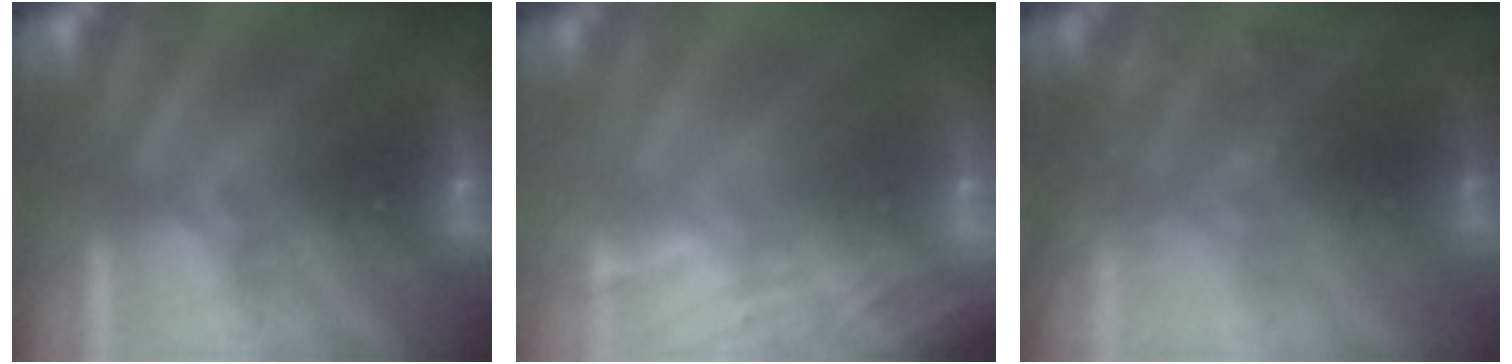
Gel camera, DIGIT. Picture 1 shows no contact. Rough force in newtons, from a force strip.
{"total": 8.0}
{"total": 2.0}